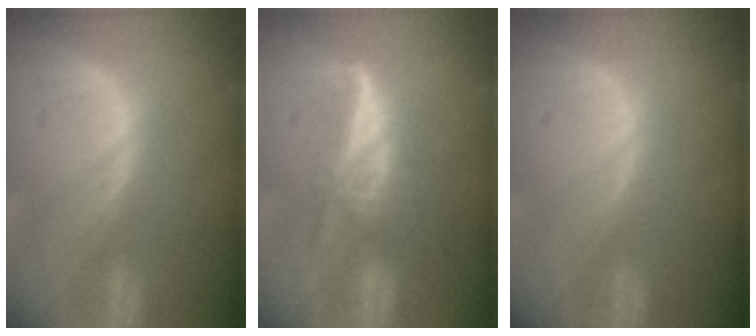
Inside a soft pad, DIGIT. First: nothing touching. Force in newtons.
{"total": 5.8, "press": 5.2, "slide": 2.6}
{"total": 0.0}